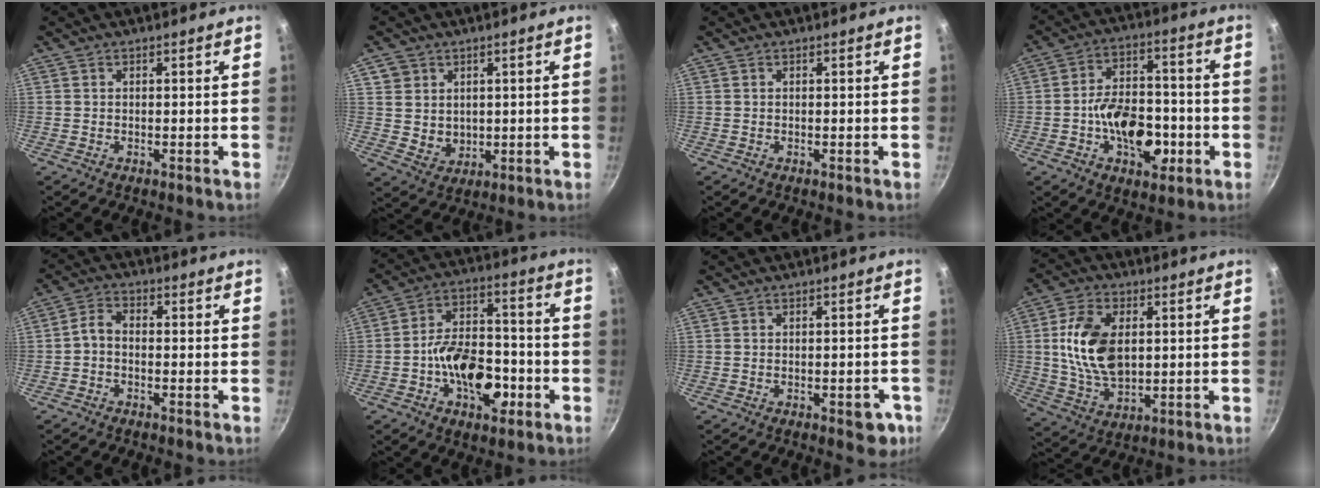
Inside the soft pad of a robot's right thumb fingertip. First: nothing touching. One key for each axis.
{"total": 5.8, "fx": 1.5, "fy": 5.2, "fz": 1.9, "tx": -0.014, "ty": -0.005, "tz": 0.035}
{"total": 0.0}
{"total": 14.6, "fx": -3.9, "fy": 9.0, "fz": 10.8, "tx": -0.131, "ty": 0.032, "tz": -0.063}
{"total": 3.3, "fx": -1.2, "fy": 2.2, "fz": 2.2, "tx": -0.047, "ty": 0.024, "tz": -0.032}
{"total": 15.4, "fx": -4.9, "fy": 9.1, "fz": 11.4, "tx": -0.141, "ty": 0.048, "tz": -0.082}
{"total": 4.6, "fx": -1.8, "fy": 2.2, "fz": 3.6, "tx": -0.028, "ty": 0.007, "tz": -0.020}
{"total": 14.1, "fx": 2.0, "fy": 8.6, "fz": 10.9, "tx": -0.189, "ty": -0.007, "tz": 0.041}